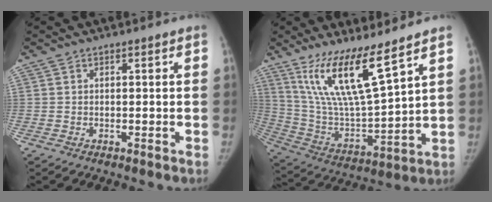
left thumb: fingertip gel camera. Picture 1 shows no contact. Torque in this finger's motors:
{"motor_torque": [0.24, 0.15, 1.48, -1.29, 0.32]}